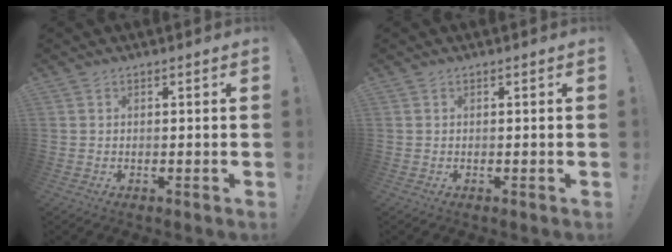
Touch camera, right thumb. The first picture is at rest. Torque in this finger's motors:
{"motor_torque": [-0.01, -0.01, 0.04, -0.01, 0.00]}